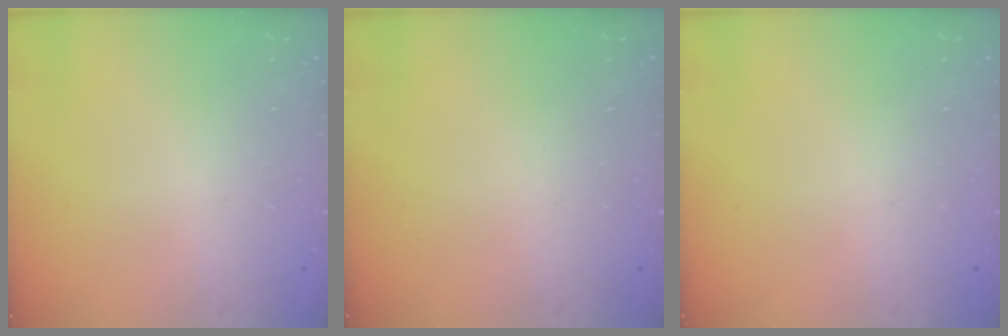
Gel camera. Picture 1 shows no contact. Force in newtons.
{"total": 0.0}
{"total": 0.0}